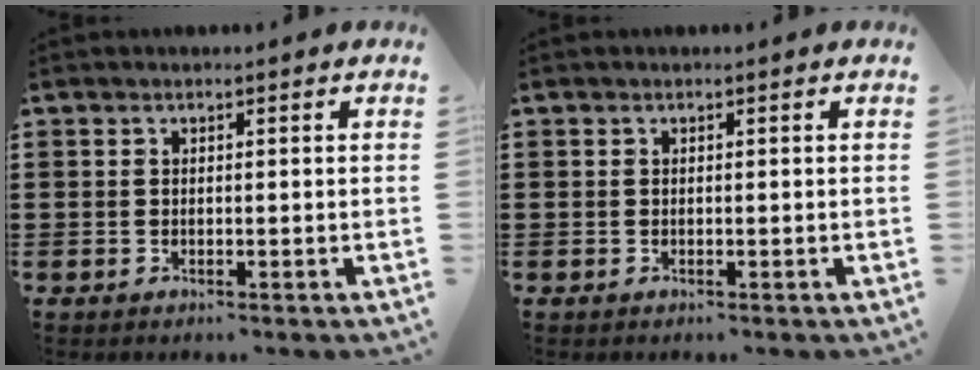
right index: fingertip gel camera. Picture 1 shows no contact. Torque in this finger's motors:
{"motor_torque": [-0.01, 0.02, 0.00, 0.00]}